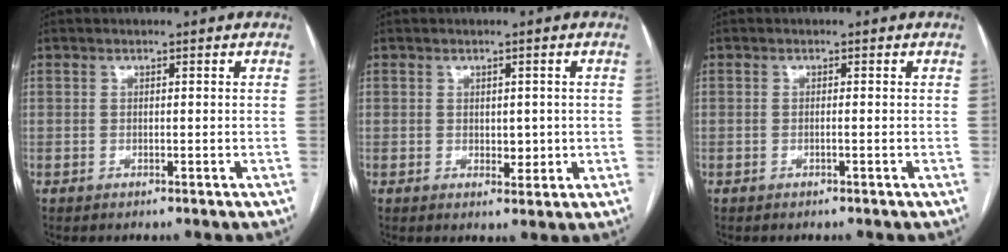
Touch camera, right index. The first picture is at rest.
{"total": 2.7, "force": [0.1, 1.8, 2.0], "torque": [-0.023, -0.001, 0.008]}
{"total": 0.0}